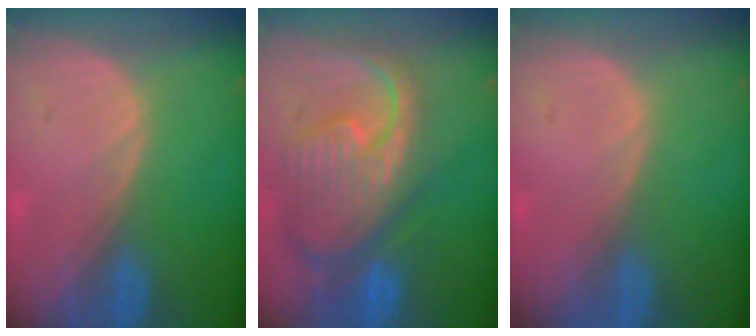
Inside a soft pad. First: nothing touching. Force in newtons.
{"total": 12.4, "press": 10.7, "slide": 6.4}
{"total": 0.0}